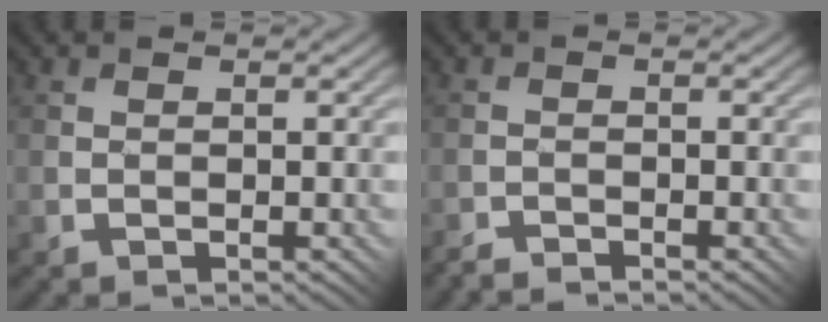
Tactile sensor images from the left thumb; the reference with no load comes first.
{"total": 1.8, "force": [-1.7, -0.3, -0.3], "torque": [0.005, 0.004, -0.038]}